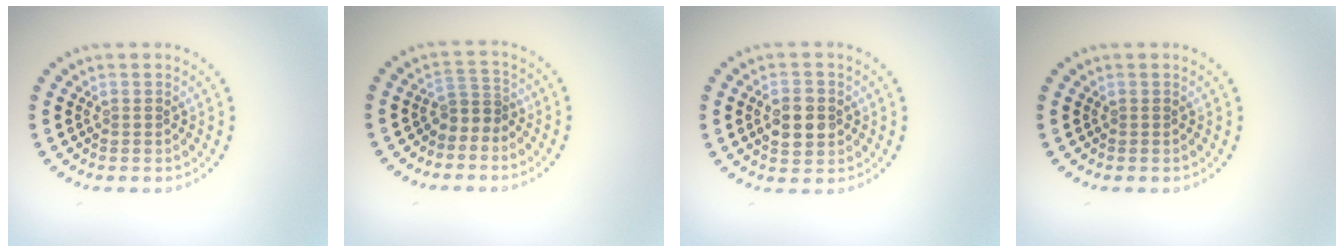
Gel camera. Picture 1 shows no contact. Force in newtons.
{"total": 2.0, "press": 1.3, "slide": 1.5}
{"total": 3.6, "press": 3.5, "slide": 0.2}
{"total": 0.0}